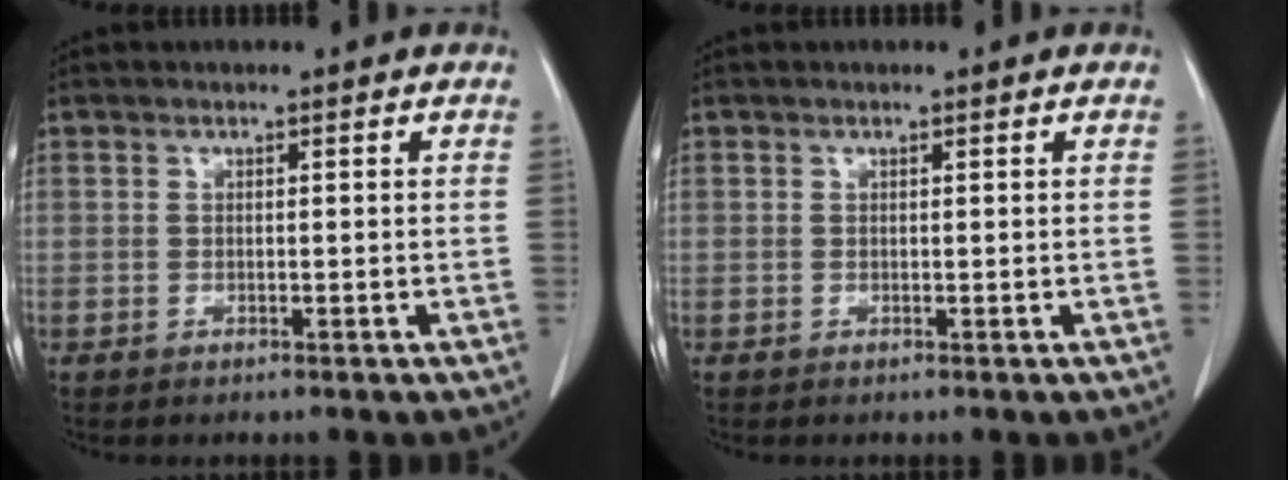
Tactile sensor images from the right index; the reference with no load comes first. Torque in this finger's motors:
{"motor_torque": [0.05, -0.01, 0.01, 0.01]}